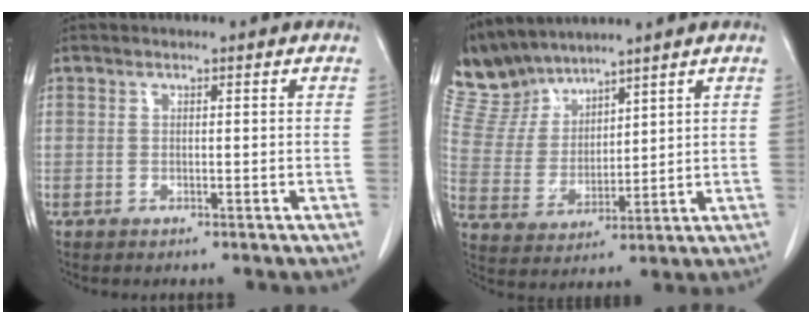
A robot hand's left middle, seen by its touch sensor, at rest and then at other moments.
{"total": 8.0, "force": [7.7, 1.9, 0.6], "torque": [-0.034, 0.016, 0.175]}